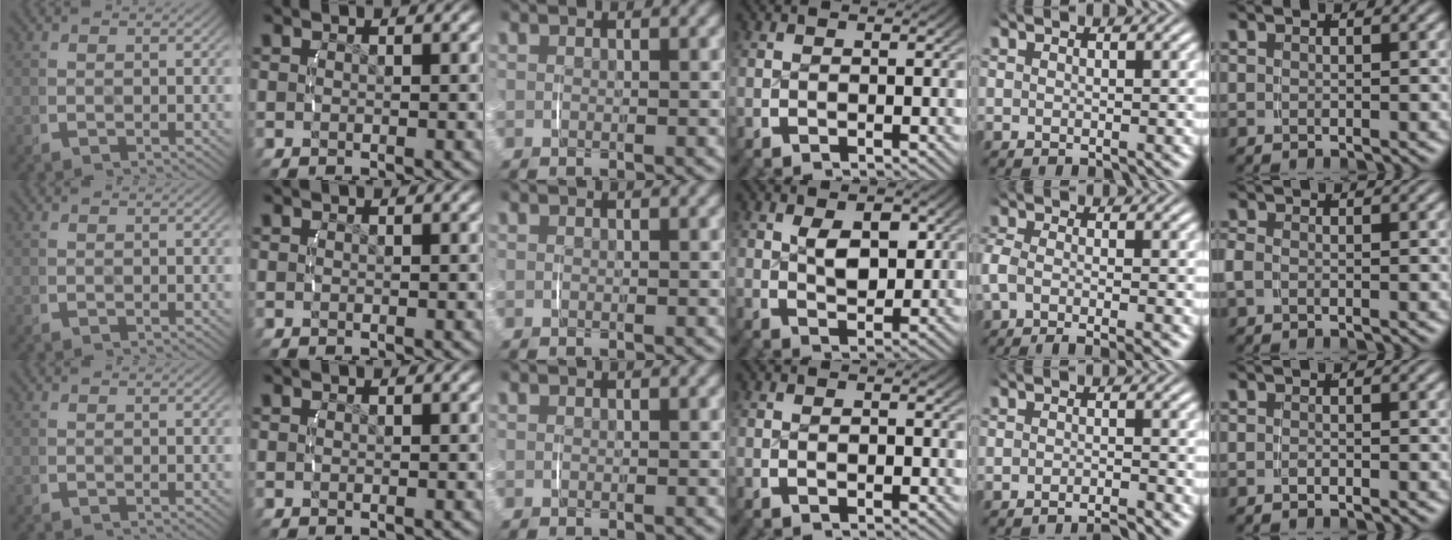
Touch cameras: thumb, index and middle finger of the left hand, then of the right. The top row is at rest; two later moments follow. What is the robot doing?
{"motion": "lift_and_place", "object": "ethernet cable"}